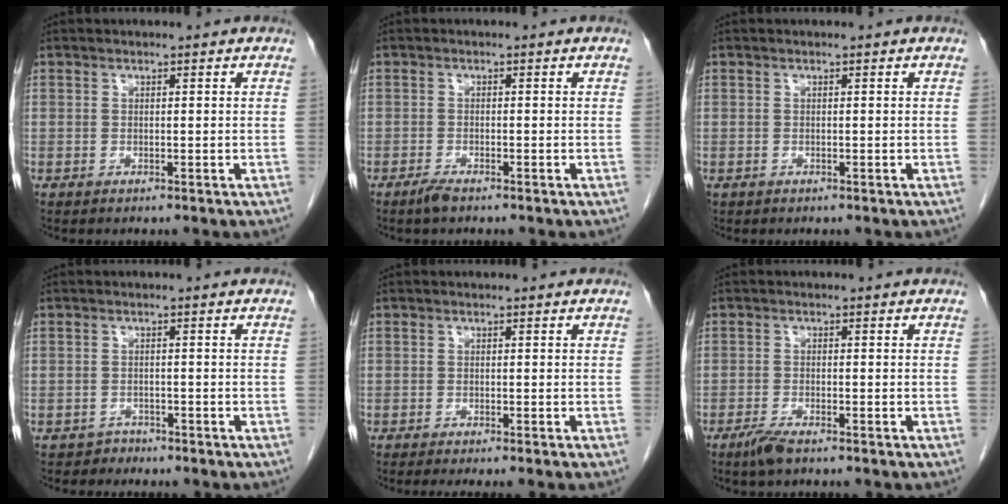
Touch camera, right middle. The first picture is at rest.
{"total": 1.6, "force": [-1.3, 0.2, 0.9], "torque": [-0.024, -0.004, -0.024]}
{"total": 0.0}
{"total": 1.4, "force": [-1.1, 0.6, -0.6], "torque": [0.007, 0.001, -0.020]}
{"total": 2.8, "force": [-2.3, -0.5, 1.5], "torque": [-0.016, -0.001, -0.034]}
{"total": 2.7, "force": [-2.0, 0.4, 1.7], "torque": [-0.042, -0.005, -0.039]}